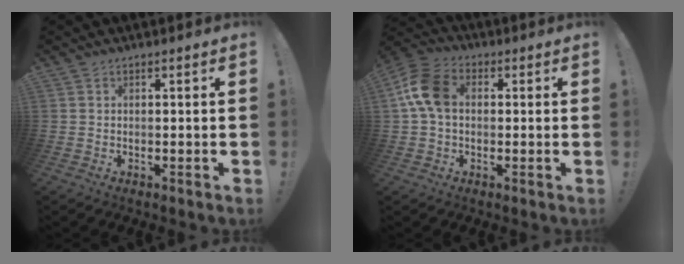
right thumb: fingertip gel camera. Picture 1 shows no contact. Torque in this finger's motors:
{"motor_torque": [0.25, 0.25, 0.34, -0.25, 0.42]}